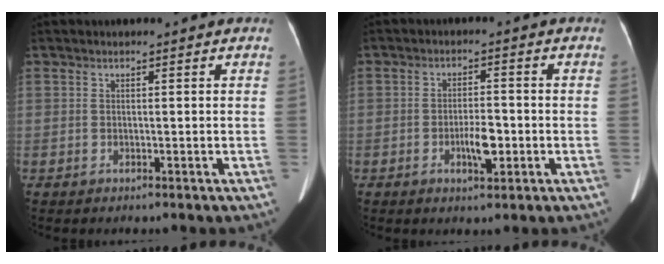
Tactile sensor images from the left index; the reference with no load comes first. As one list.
[{"total": 4.1, "force": [-1.4, 1.3, 3.7], "torque": [-0.066, 0.002, -0.021]}]